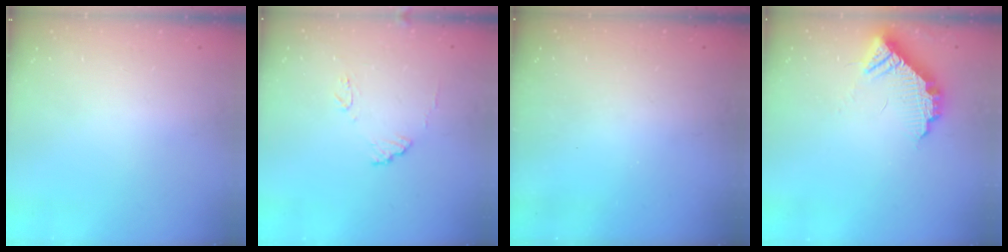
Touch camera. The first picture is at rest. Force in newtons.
{"total": 8.7, "press": 8.7, "slide": 0.6}
{"total": 2.9, "press": 2.9, "slide": 0.2}
{"total": 10.3, "press": 10.3, "slide": 0.8}